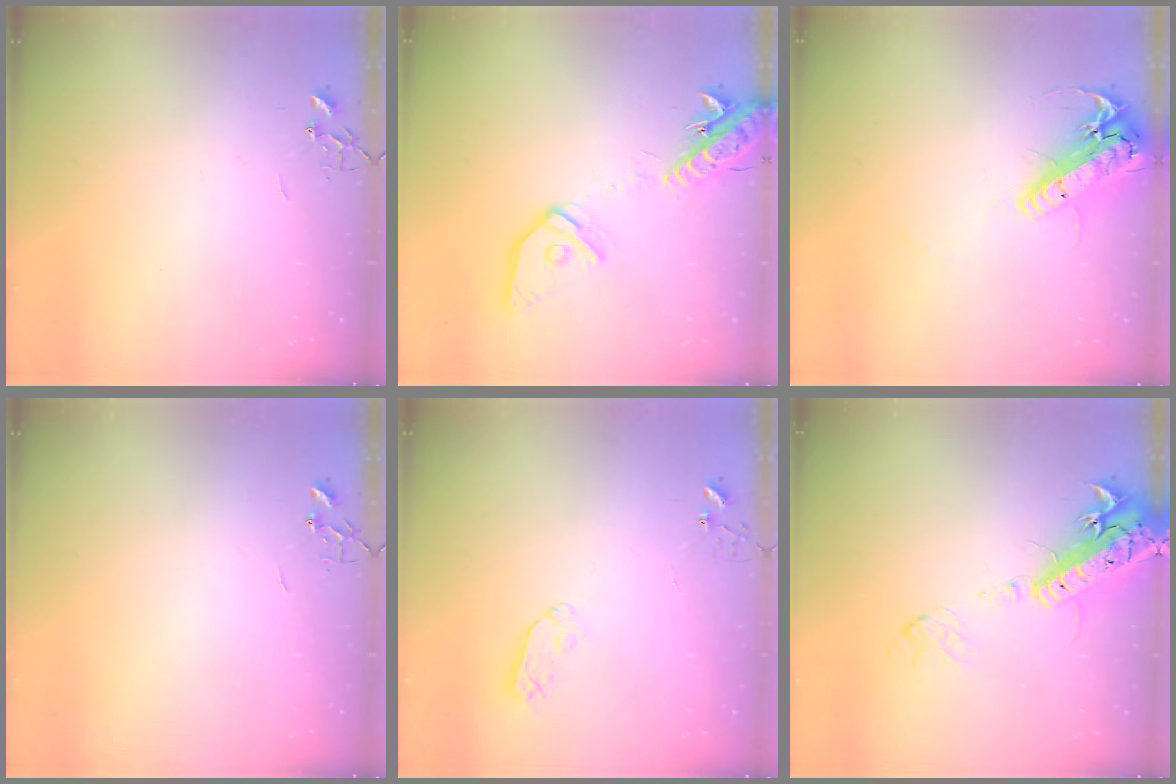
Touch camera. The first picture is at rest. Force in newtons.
{"total": 18.0, "press": 17.6, "slide": 3.9}
{"total": 19.5, "press": 19.2, "slide": 3.3}
{"total": 0.0}
{"total": 3.6, "press": 3.5, "slide": 0.5}
{"total": 19.9, "press": 19.4, "slide": 4.6}